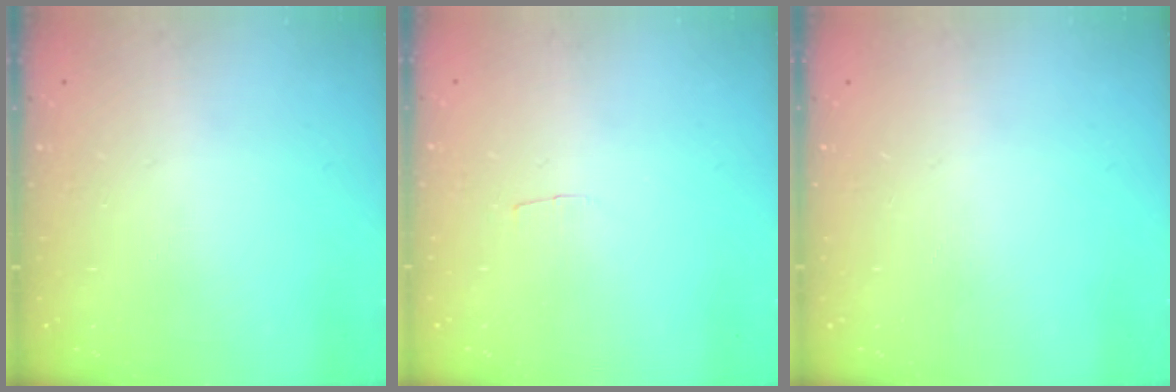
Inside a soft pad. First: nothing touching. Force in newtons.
{"total": 2.0, "press": 2.0, "slide": 0.2}
{"total": 0.0}